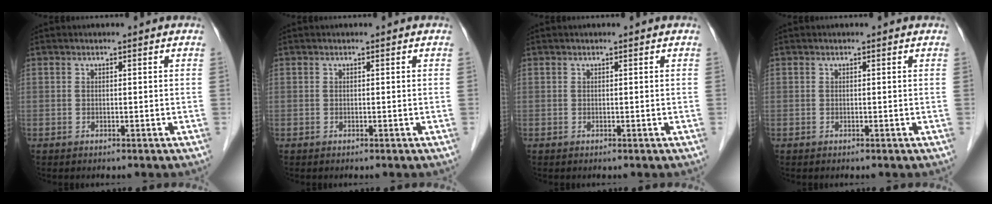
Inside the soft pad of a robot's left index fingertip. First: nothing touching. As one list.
[{"total": 0.0}, {"total": 0.0}, {"total": 0.0}]